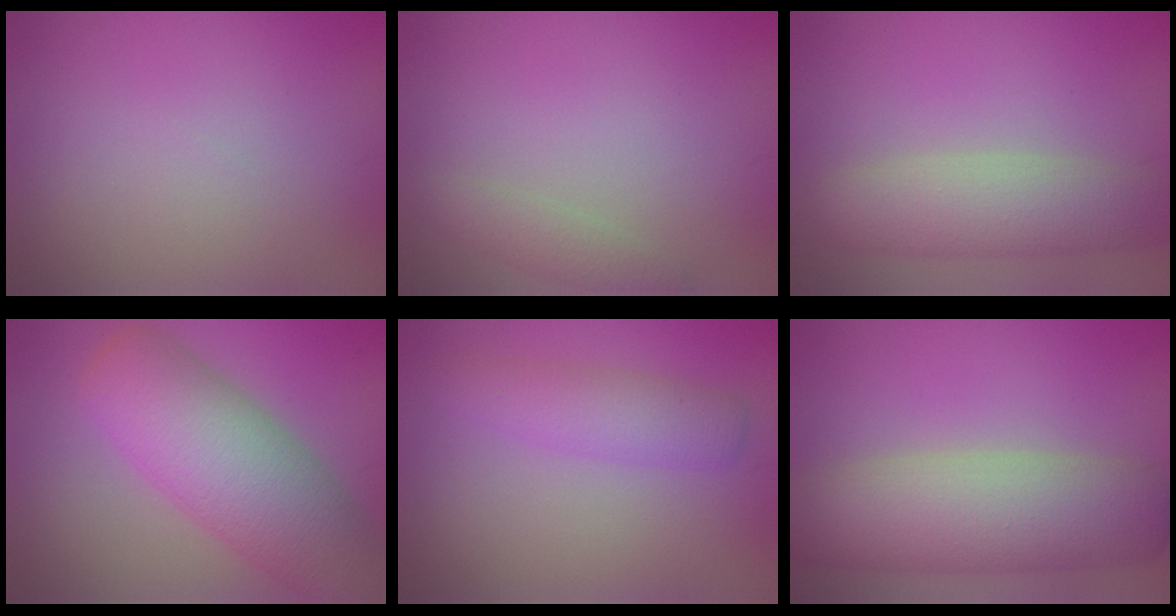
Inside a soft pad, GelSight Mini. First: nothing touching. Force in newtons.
{"total": 1.9, "press": 1.9, "slide": 0.1}
{"total": 5.1, "press": 5.1, "slide": 0.3}
{"total": 10.2, "press": 10.2, "slide": 0.3}
{"total": 3.2, "press": 3.2, "slide": 0.1}
{"total": 8.7, "press": 8.7, "slide": 0.9}